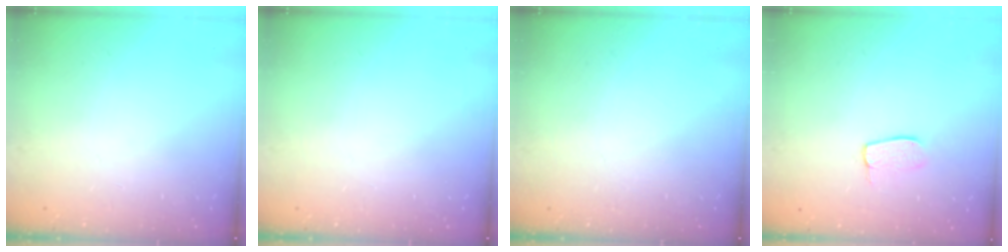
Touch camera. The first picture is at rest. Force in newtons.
{"total": 0.0}
{"total": 0.0}
{"total": 5.5, "press": 5.5, "slide": 0.3}